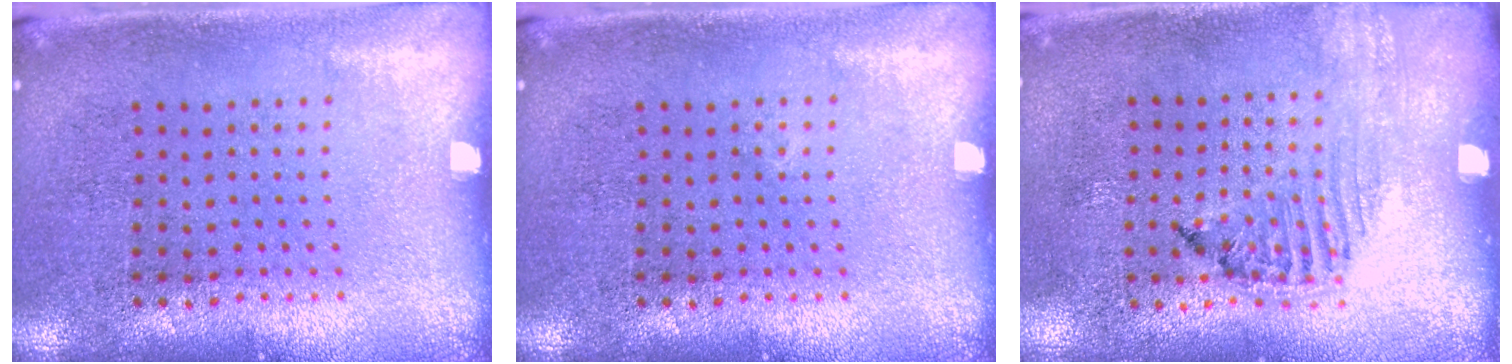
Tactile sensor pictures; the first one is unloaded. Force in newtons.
{"total": 0.0}
{"total": 1.2, "press": 1.2, "slide": 0.2}